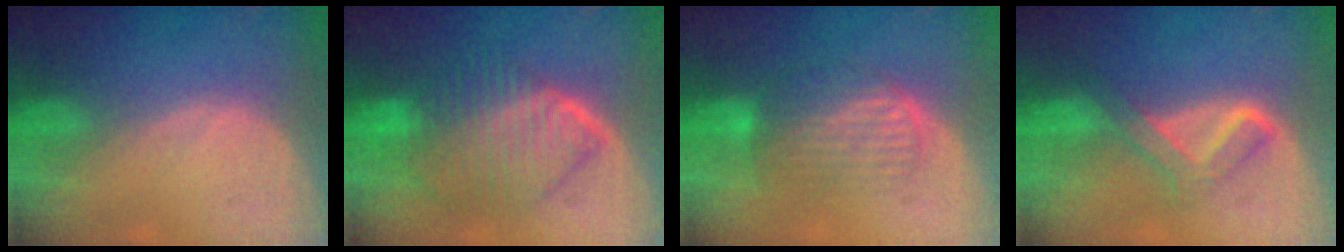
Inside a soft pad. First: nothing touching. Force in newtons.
{"total": 10.3, "press": 10.2, "slide": 1.0}
{"total": 6.8, "press": 6.5, "slide": 2.0}
{"total": 5.1, "press": 5.1, "slide": 0.6}